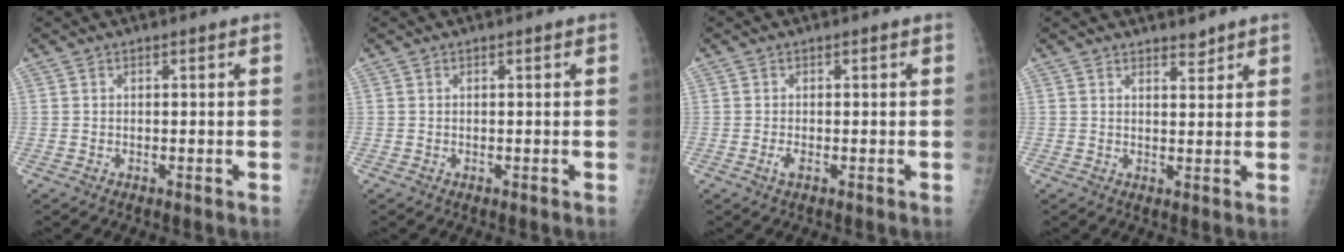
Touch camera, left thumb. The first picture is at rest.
{"total": 0.0}
{"total": 1.3, "force": [-0.3, 0.4, 1.1], "torque": [-0.024, -0.001, -0.009]}
{"total": 2.2, "force": [2.0, 0.7, 0.6], "torque": [0.002, -0.016, 0.029]}